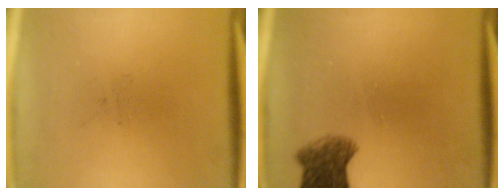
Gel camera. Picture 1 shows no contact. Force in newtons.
{"total": 5.0}